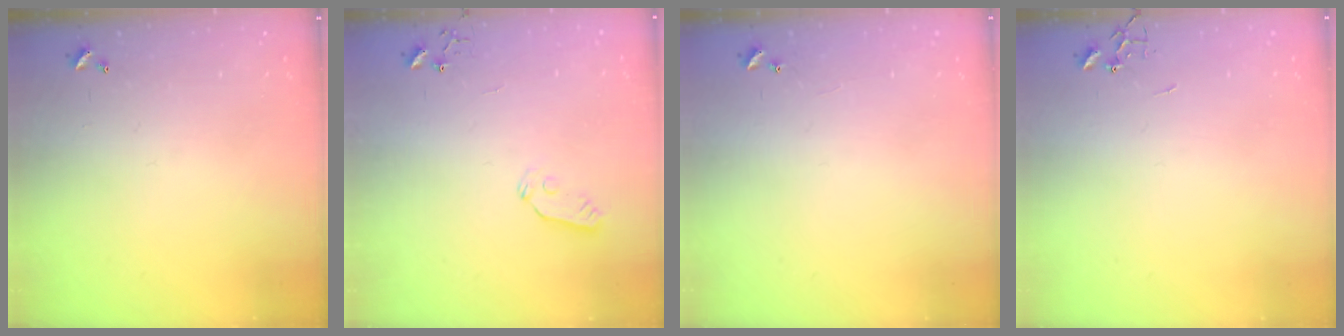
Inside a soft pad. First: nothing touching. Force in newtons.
{"total": 3.8, "press": 3.7, "slide": 0.5}
{"total": 5.0, "press": 5.0, "slide": 0.6}
{"total": 0.0}